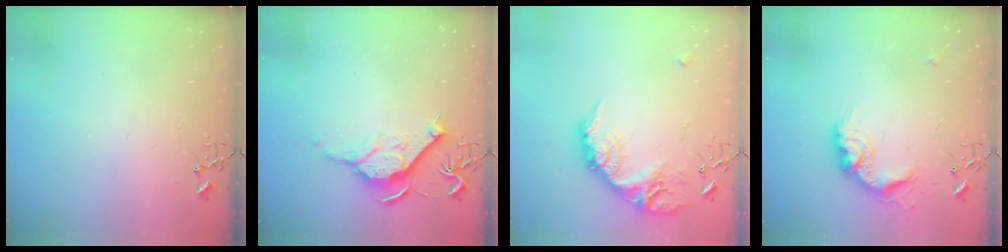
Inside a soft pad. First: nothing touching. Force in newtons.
{"total": 11.4, "press": 11.4, "slide": 0.8}
{"total": 20.9, "press": 20.9, "slide": 1.2}
{"total": 15.0, "press": 15.0, "slide": 0.6}